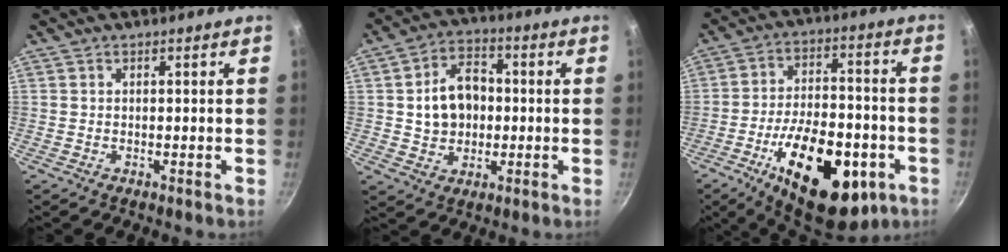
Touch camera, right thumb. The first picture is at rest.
{"total": 10.5, "force": [0.3, 8.1, 6.7], "torque": [-0.085, 0.020, 0.004]}
{"total": 24.1, "force": [-9.5, 12.1, 18.6], "torque": [-0.250, 0.033, -0.133]}